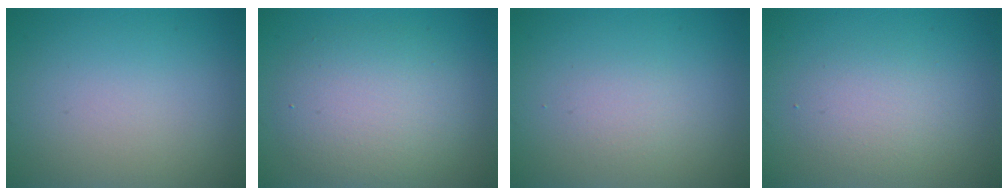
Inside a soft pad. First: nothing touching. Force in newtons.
{"total": 5.4, "press": 5.4, "slide": 0.2}
{"total": 1.3, "press": 1.3, "slide": 0.0}
{"total": 2.4, "press": 2.4, "slide": 0.1}